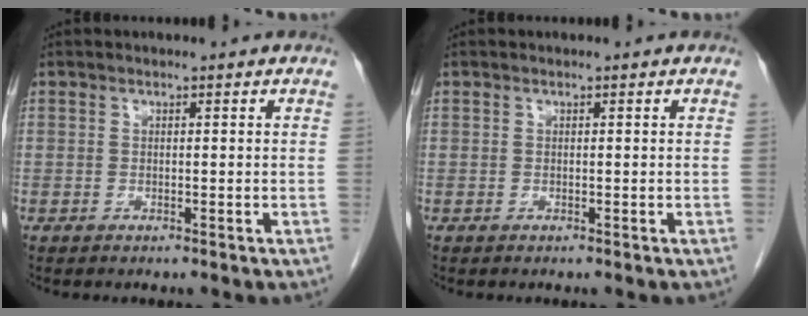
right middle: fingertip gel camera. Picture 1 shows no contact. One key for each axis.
{"total": 0.0}